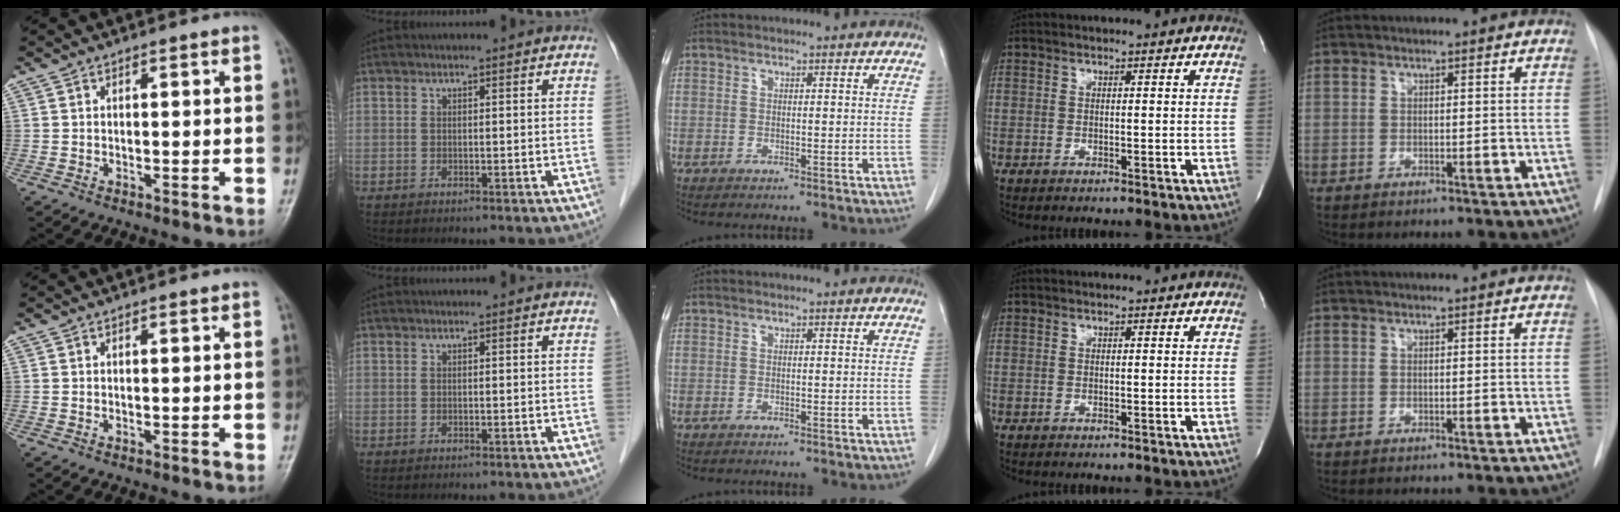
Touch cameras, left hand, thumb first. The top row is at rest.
{}